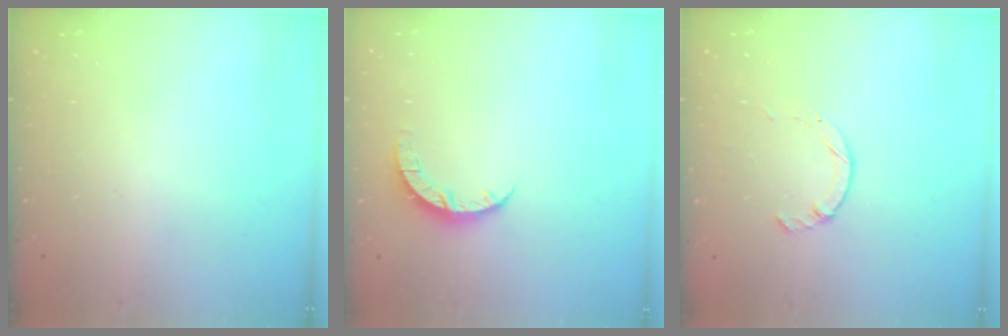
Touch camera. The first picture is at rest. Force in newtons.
{"total": 4.4, "press": 4.4, "slide": 0.3}
{"total": 1.0, "press": 1.0, "slide": 0.3}